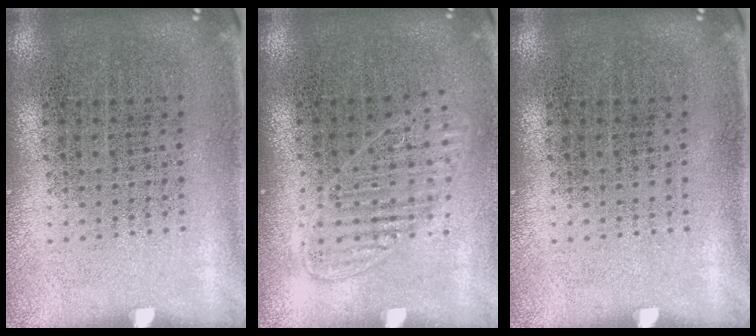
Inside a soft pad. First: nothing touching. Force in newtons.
{"total": 1.4, "press": 1.2, "slide": 0.7}
{"total": 0.0}